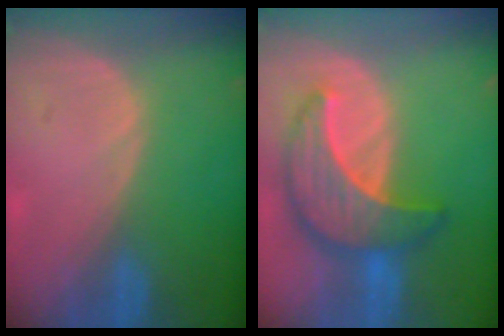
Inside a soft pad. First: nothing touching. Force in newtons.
{"total": 9.5, "press": 9.5, "slide": 0.7}